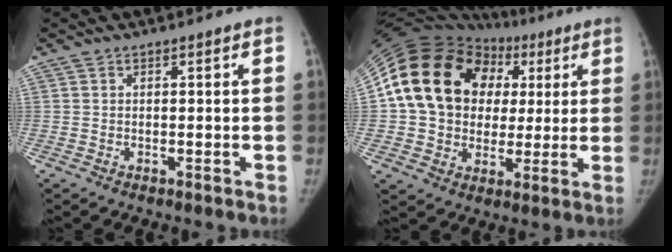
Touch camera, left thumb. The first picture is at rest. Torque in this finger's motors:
{"motor_torque": [1.14, 1.33, 1.51, -1.26, 0.24]}